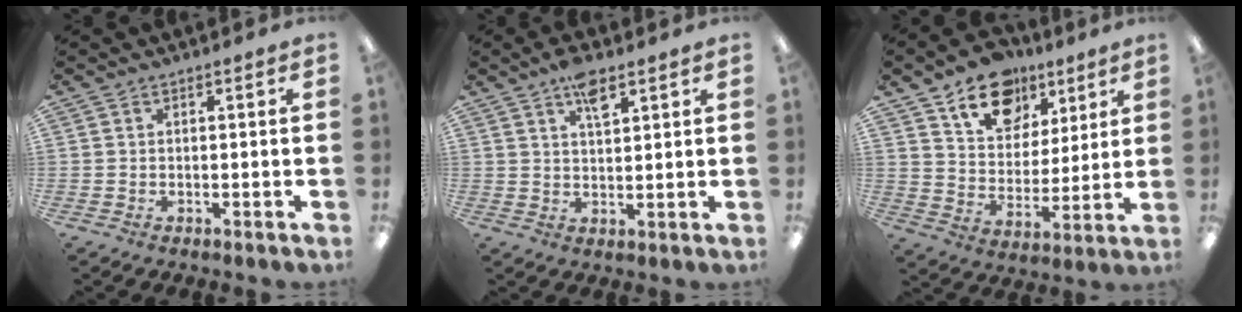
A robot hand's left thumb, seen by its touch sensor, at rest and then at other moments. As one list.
[{"total": 6.1, "force": [3.9, 2.3, 4.0], "torque": [-0.065, -0.011, 0.065]}, {"total": 14.8, "force": [9.7, 9.8, 5.6], "torque": [-0.087, -0.052, 0.179]}]